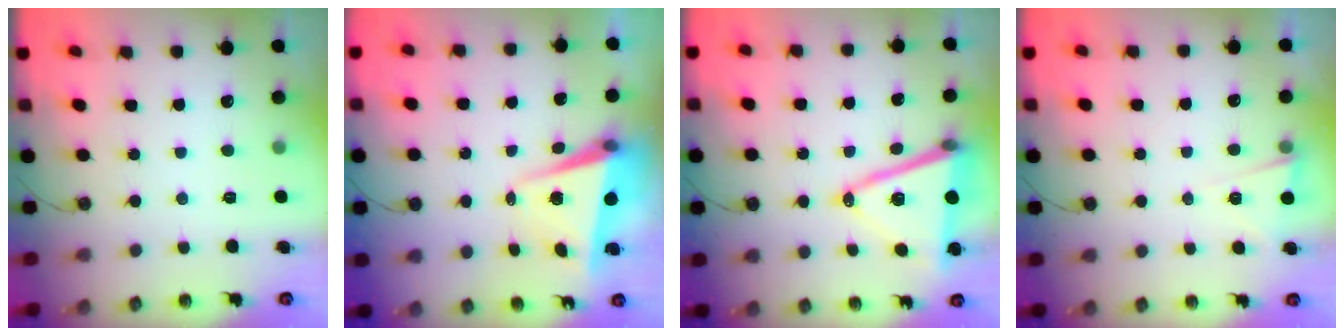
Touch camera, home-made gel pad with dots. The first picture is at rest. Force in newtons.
{"total": 5.6, "press": 5.6, "slide": 0.2}
{"total": 15.2, "press": 14.7, "slide": 3.9}
{"total": 2.8, "press": 2.4, "slide": 1.4}